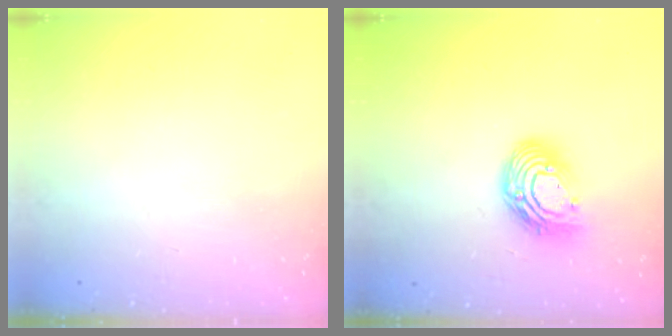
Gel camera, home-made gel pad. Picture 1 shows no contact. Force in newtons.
{"total": 12.7, "press": 12.7, "slide": 1.2}